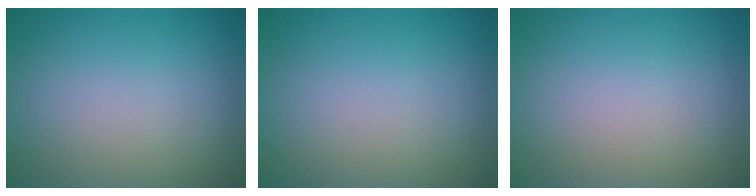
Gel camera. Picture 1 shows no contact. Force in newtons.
{"total": 0.0}
{"total": 0.0}